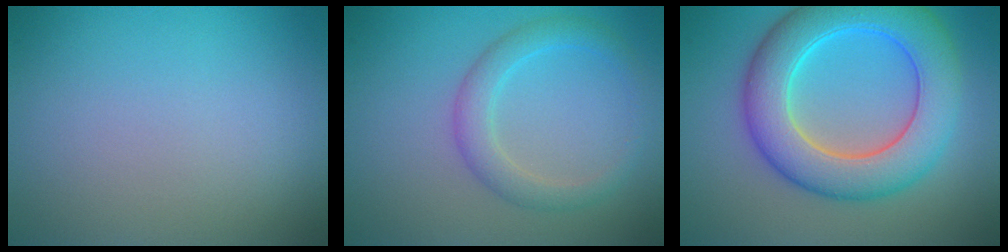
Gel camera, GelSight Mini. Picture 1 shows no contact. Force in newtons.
{"total": 2.7, "press": 2.7, "slide": 0.1}
{"total": 8.9, "press": 8.9, "slide": 0.1}